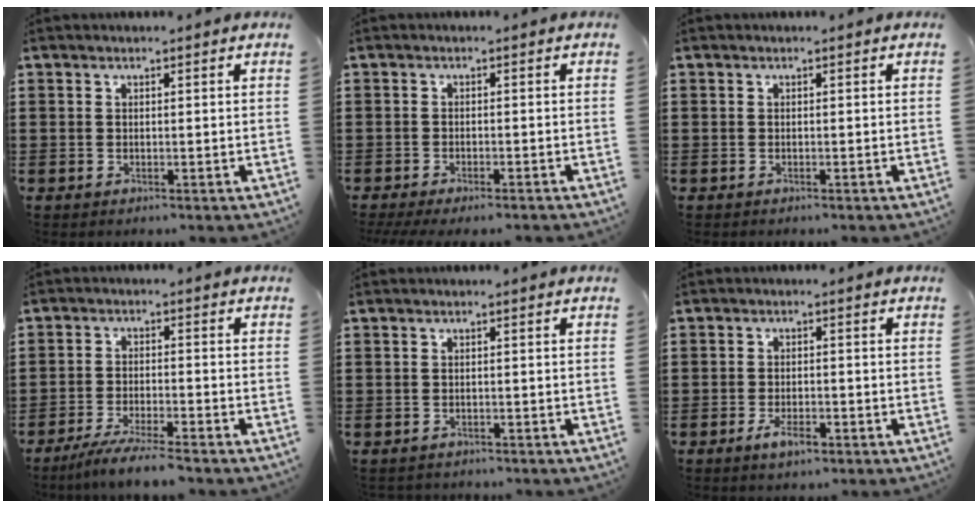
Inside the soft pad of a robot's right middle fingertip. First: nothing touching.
{"total": 1.6, "force": [-1.5, 0.1, 0.6], "torque": [-0.012, -0.001, -0.030]}
{"total": 0.0}
{"total": 4.9, "force": [-4.5, -0.1, 1.9], "torque": [-0.044, -0.012, -0.089]}
{"total": 0.7, "force": [-0.7, 0.1, -0.1], "torque": [-0.001, 0.001, -0.016]}
{"total": 3.1, "force": [-1.8, 1.3, 2.1], "torque": [-0.042, 0.000, -0.035]}